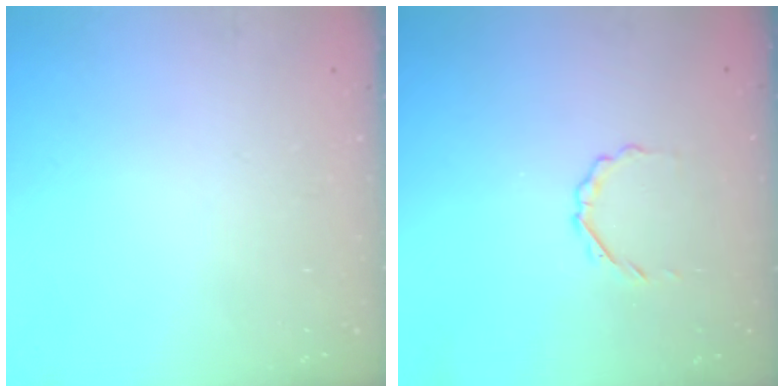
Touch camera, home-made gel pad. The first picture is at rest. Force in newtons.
{"total": 2.1, "press": 2.0, "slide": 0.8}